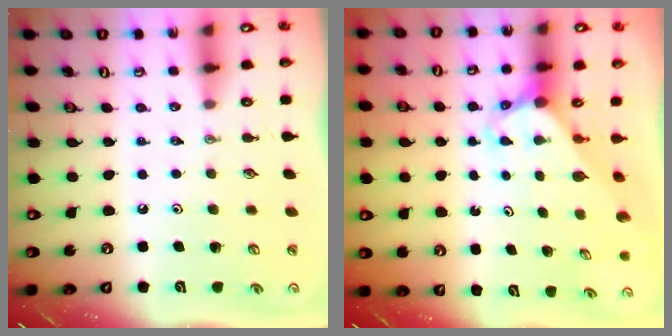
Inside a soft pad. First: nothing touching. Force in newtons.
{"total": 3.2, "press": 3.2, "slide": 0.2}